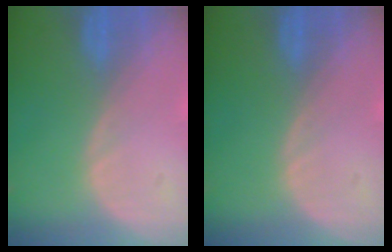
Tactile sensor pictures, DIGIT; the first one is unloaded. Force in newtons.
{"total": 0.0}